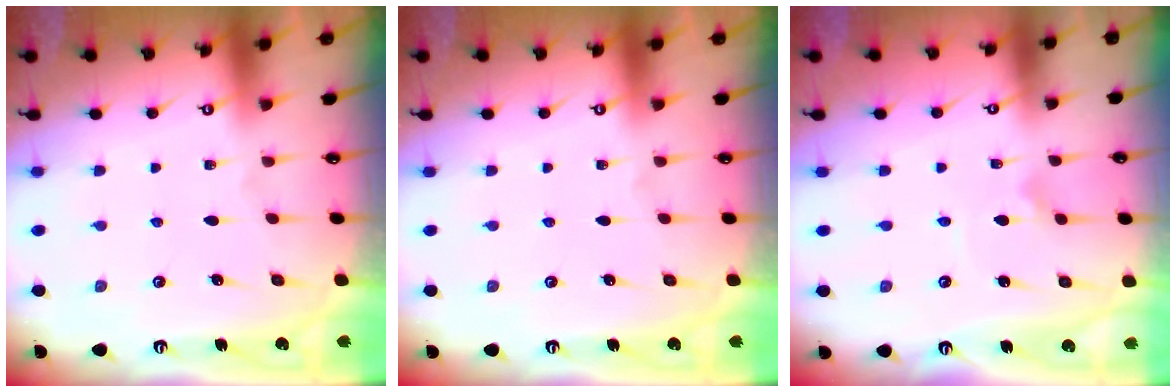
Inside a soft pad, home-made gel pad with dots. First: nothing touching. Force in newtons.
{"total": 0.0}
{"total": 1.3, "press": 1.3, "slide": 0.2}